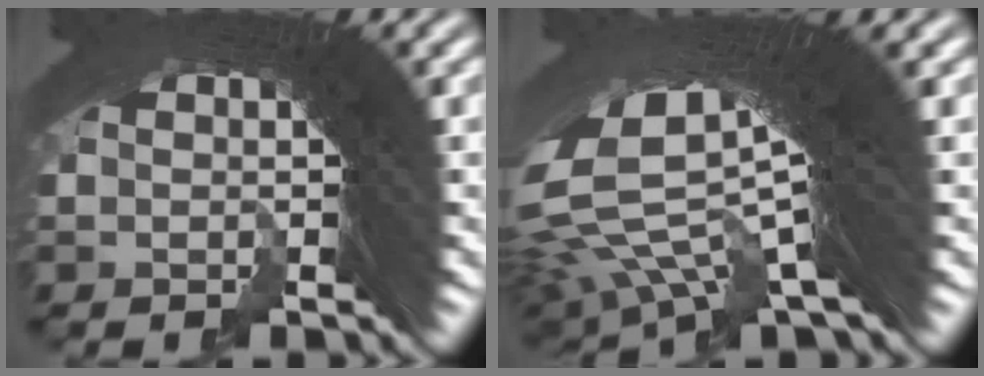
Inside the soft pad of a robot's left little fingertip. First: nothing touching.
{"total": 13.8, "force": [5.8, 5.9, 11.1], "torque": [-0.214, 0.005, 0.097]}